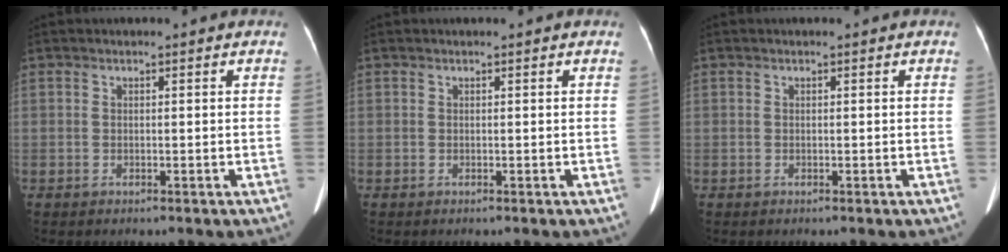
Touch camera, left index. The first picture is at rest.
{"total": 0.0}
{"total": 0.0}